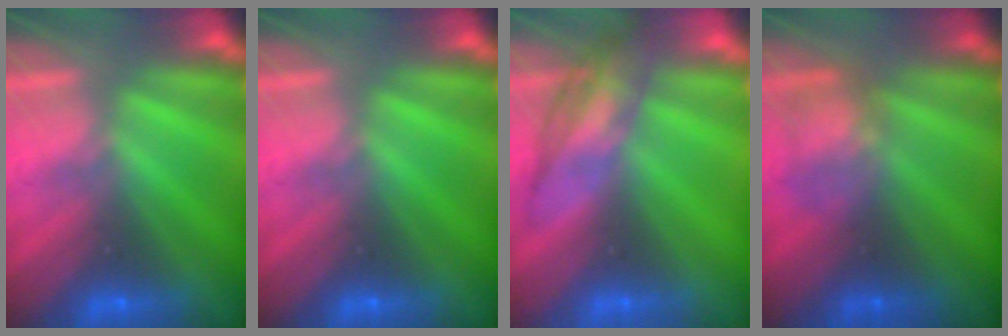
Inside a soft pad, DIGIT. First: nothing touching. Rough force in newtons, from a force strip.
{"total": 0.0}
{"total": 2.6}
{"total": 2.3}